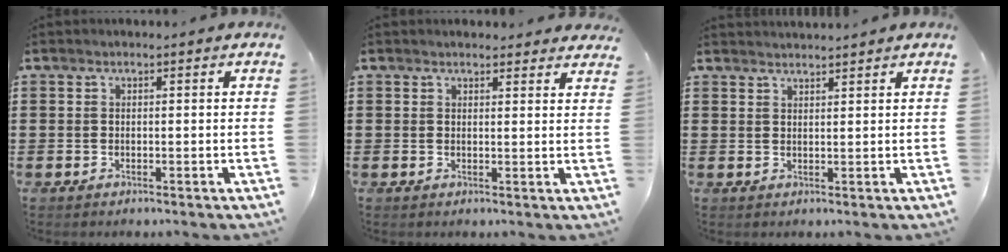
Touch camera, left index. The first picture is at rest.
{"total": 1.9, "force": [1.9, 0.4, 0.0], "torque": [-0.006, 0.003, 0.036]}
{"total": 1.6, "force": [1.5, -0.4, 0.0], "torque": [-0.004, 0.001, 0.031]}